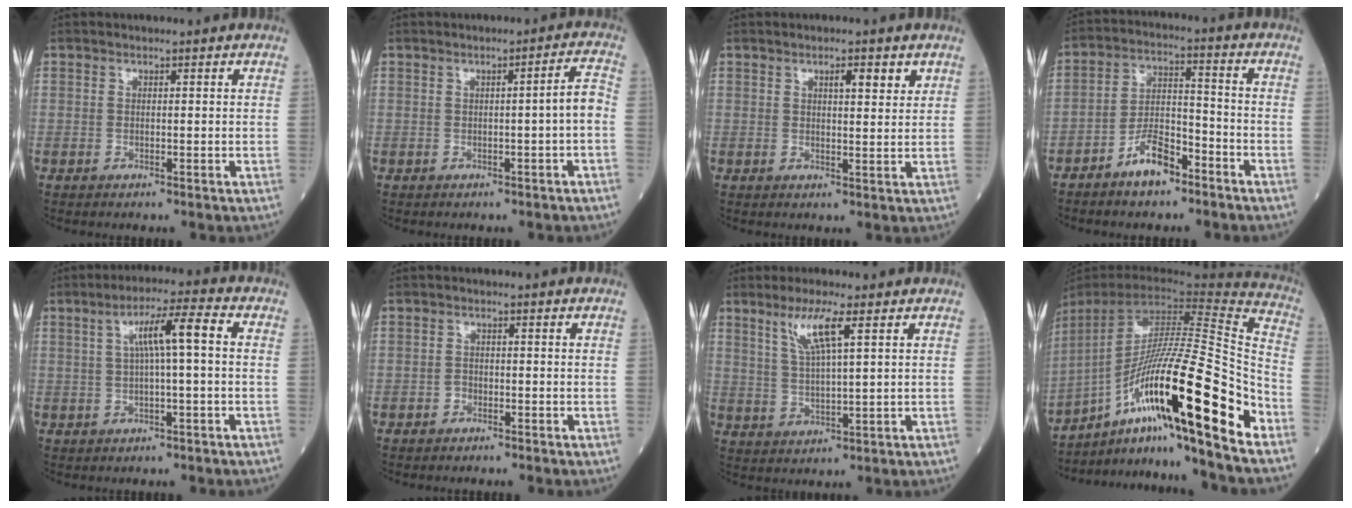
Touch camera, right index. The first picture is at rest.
{"total": 3.0, "force": [-0.7, -0.4, 2.9], "torque": [-0.041, 0.006, -0.008]}
{"total": 3.2, "force": [1.9, 0.7, 2.4], "torque": [-0.038, -0.002, 0.029]}
{"total": 7.3, "force": [-5.1, 2.6, 4.5], "torque": [-0.091, 0.010, -0.094]}
{"total": 7.0, "force": [1.1, 0.1, 6.9], "torque": [-0.120, 0.020, 0.020]}
{"total": 1.1, "force": [-0.8, 0.7, 0.3], "torque": [-0.005, 0.004, -0.013]}
{"total": 6.4, "force": [3.3, 0.1, 5.5], "torque": [-0.113, -0.001, 0.068]}
{"total": 26.8, "force": [-12.3, 1.3, 23.8], "torque": [-0.396, -0.005, -0.209]}